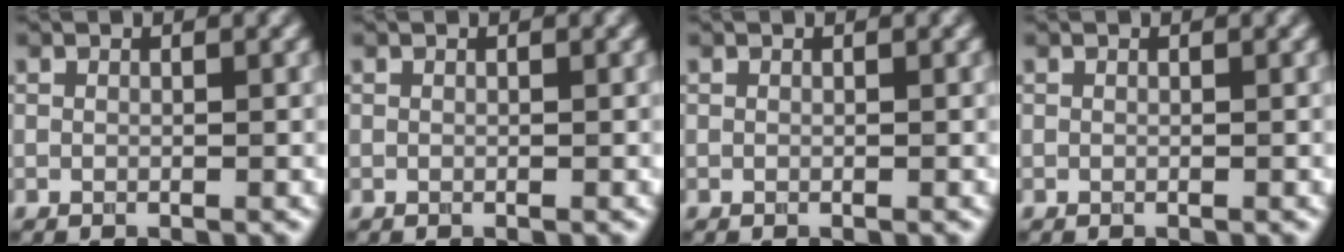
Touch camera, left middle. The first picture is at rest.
{"total": 0.0}
{"total": 0.0}
{"total": 0.0}